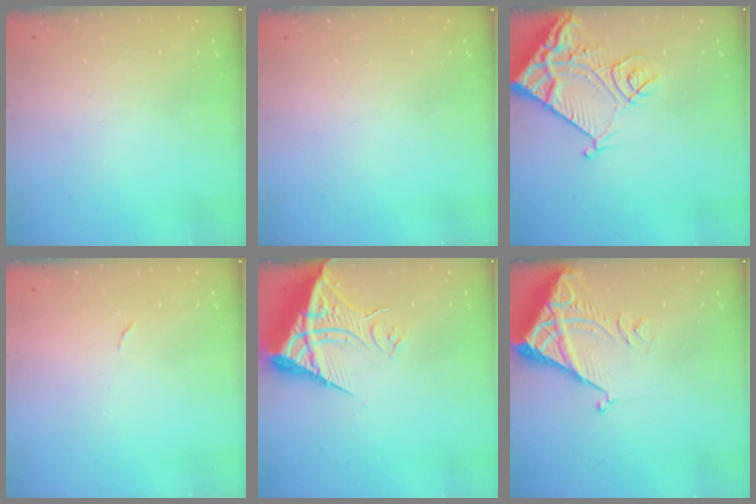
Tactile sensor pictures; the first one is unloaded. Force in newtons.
{"total": 0.0}
{"total": 13.6, "press": 13.5, "slide": 1.7}
{"total": 3.7, "press": 3.7, "slide": 0.2}
{"total": 11.0, "press": 10.9, "slide": 1.2}
{"total": 5.4, "press": 5.4, "slide": 0.7}